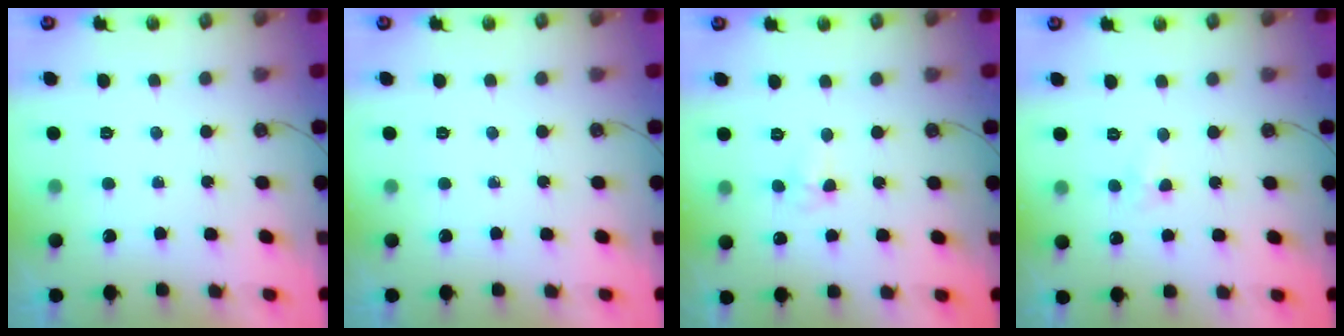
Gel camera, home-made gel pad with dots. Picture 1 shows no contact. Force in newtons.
{"total": 0.0}
{"total": 3.0, "press": 2.8, "slide": 1.1}
{"total": 4.5, "press": 3.0, "slide": 3.4}